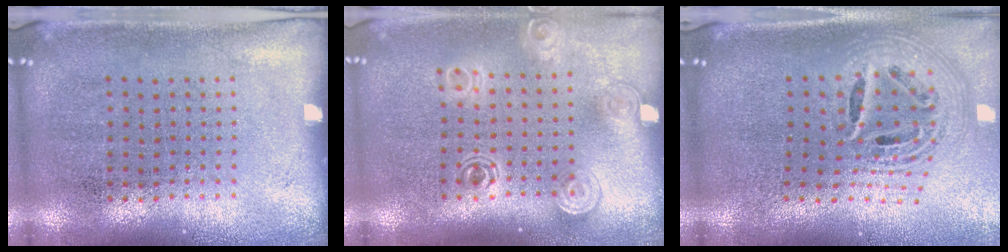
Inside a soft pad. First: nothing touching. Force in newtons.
{"total": 1.6, "press": 1.2, "slide": 1.0}
{"total": 2.5, "press": 1.8, "slide": 1.7}